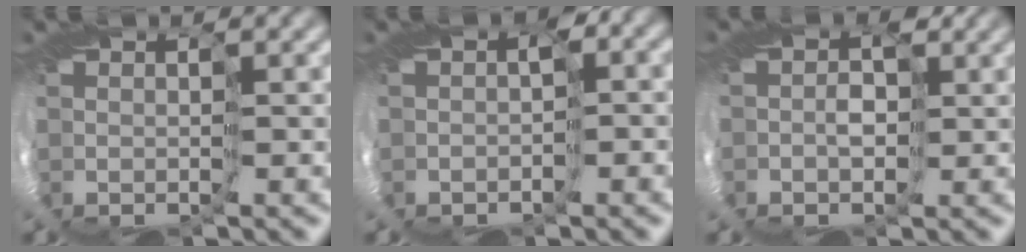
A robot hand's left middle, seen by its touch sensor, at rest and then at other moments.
{"total": 4.3, "force": [-0.4, 3.1, 2.9], "torque": [-0.038, -0.005, 0.006]}
{"total": 1.8, "force": [-0.2, 1.6, 0.8], "torque": [-0.011, 0.001, -0.001]}